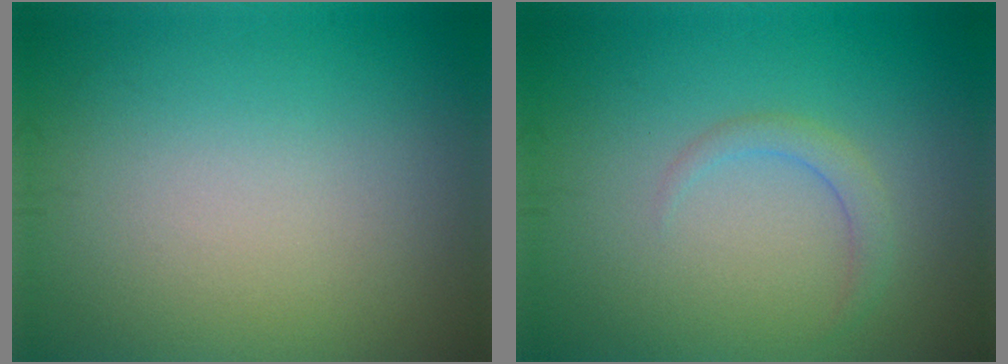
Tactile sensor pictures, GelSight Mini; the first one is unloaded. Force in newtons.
{"total": 1.5, "press": 1.5, "slide": 0.1}